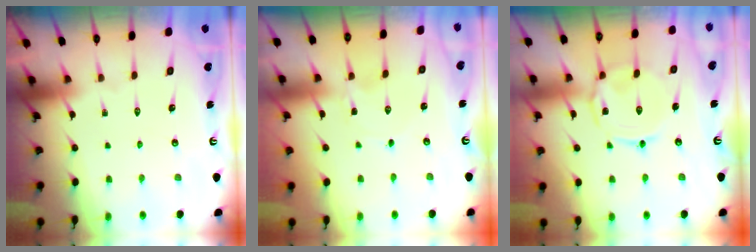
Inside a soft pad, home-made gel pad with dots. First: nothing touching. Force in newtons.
{"total": 0.0}
{"total": 4.0, "press": 4.0, "slide": 0.4}